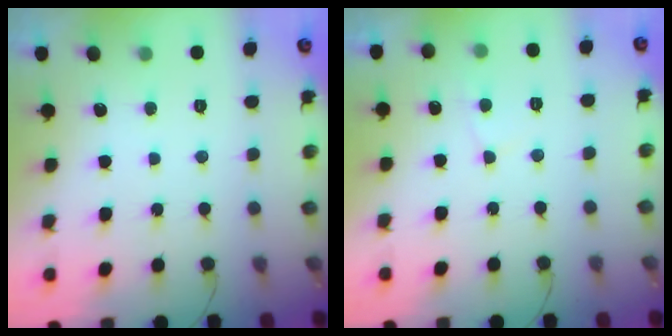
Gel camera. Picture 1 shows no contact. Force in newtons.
{"total": 3.6, "press": 3.6, "slide": 0.3}